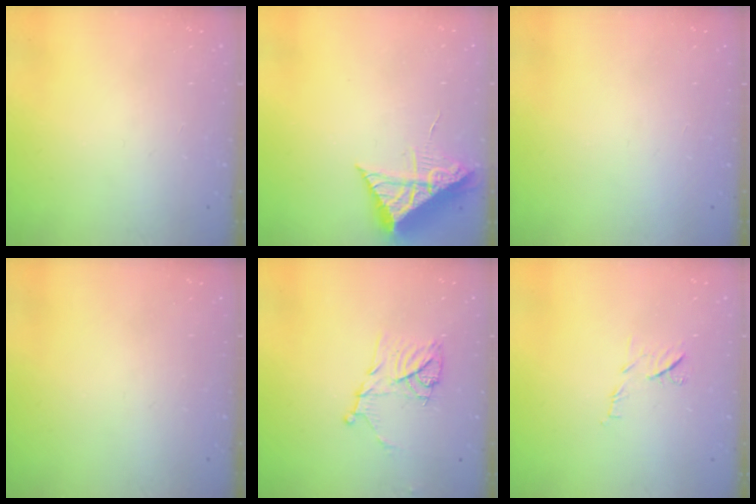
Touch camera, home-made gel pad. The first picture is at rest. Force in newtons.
{"total": 9.8, "press": 9.8, "slide": 0.6}
{"total": 1.6, "press": 1.5, "slide": 0.1}
{"total": 0.0}
{"total": 11.8, "press": 11.8, "slide": 0.5}
{"total": 6.2, "press": 6.2, "slide": 0.7}